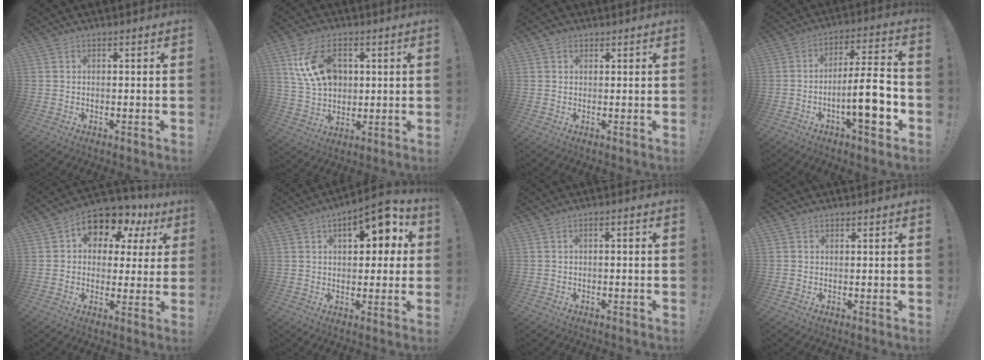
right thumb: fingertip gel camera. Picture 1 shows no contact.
{"total": 15.0, "force": [5.1, 10.0, 10.0], "torque": [-0.186, -0.006, 0.099]}
{"total": 1.6, "force": [1.0, 1.2, 0.4], "torque": [0.002, -0.003, 0.016]}
{"total": 15.7, "force": [-5.1, 3.7, 14.4], "torque": [-0.222, 0.020, -0.084]}
{"total": 9.8, "force": [5.4, 6.6, 4.9], "torque": [-0.075, -0.044, 0.096]}
{"total": 10.6, "force": [4.1, 5.3, 8.2], "torque": [-0.099, -0.014, 0.064]}
{"total": 1.6, "force": [-1.2, 0.0, 1.0], "torque": [-0.018, 0.004, -0.022]}
{"total": 0.7, "force": [0.5, 0.5, 0.0], "torque": [0.001, 0.000, 0.010]}